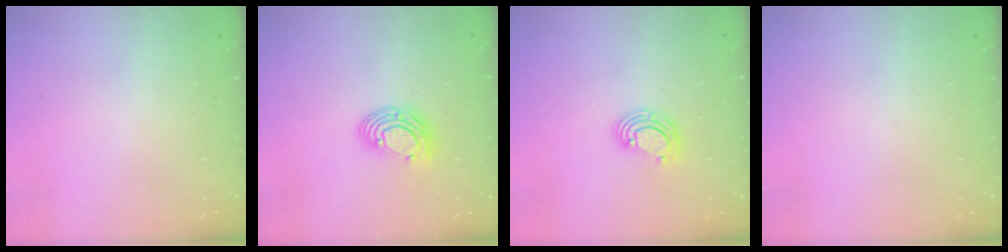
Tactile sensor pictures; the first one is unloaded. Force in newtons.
{"total": 8.5, "press": 8.4, "slide": 1.3}
{"total": 6.5, "press": 6.5, "slide": 0.6}
{"total": 0.0}